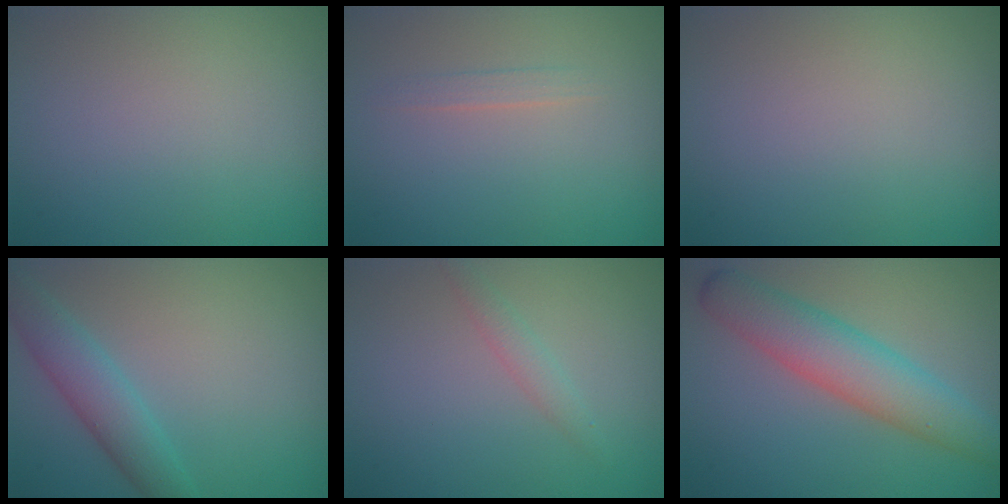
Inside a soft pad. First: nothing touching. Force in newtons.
{"total": 0.8, "press": 0.8, "slide": 0.0}
{"total": 0.0}
{"total": 3.6, "press": 3.6, "slide": 0.2}
{"total": 1.3, "press": 1.3, "slide": 0.0}
{"total": 5.5, "press": 5.5, "slide": 0.1}